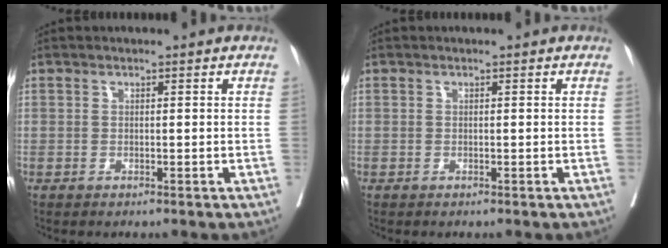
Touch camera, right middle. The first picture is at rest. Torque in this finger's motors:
{"motor_torque": [0.37, -0.56, 0.03, 0.02]}